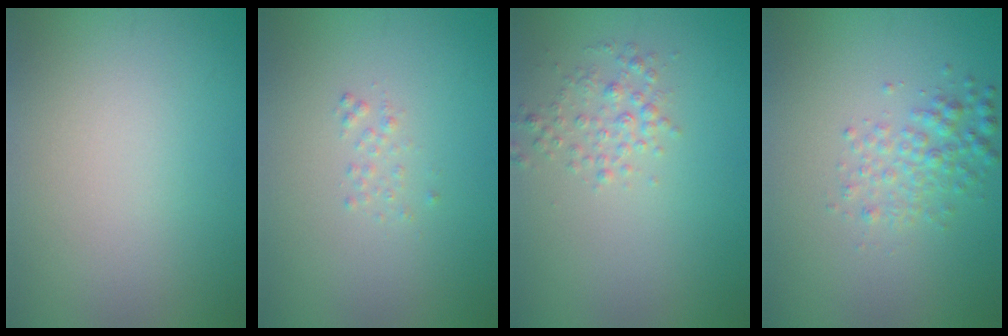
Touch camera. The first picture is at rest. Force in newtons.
{"total": 0.7, "press": 0.7, "slide": 0.1}
{"total": 1.9, "press": 1.9, "slide": 0.0}
{"total": 2.5, "press": 2.5, "slide": 0.0}